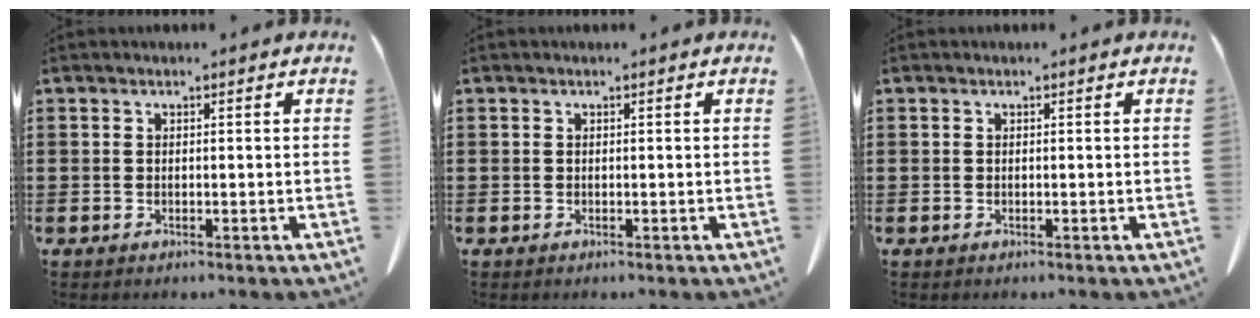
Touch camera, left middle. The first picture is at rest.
{"total": 0.0}
{"total": 0.0}